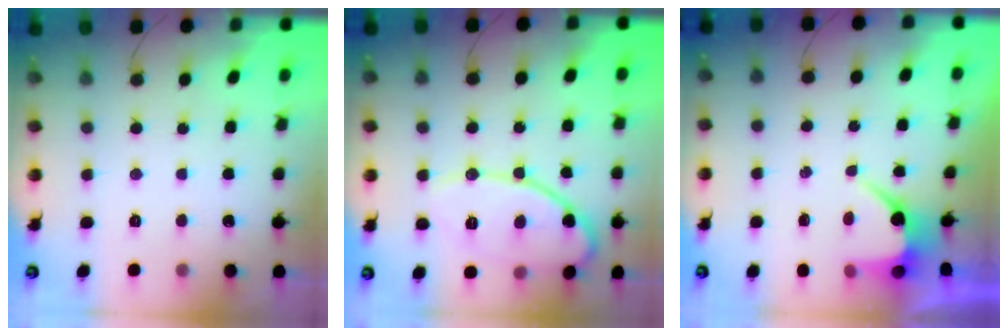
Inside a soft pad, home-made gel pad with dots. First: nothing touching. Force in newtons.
{"total": 12.7, "press": 12.7, "slide": 0.7}
{"total": 5.7, "press": 5.7, "slide": 0.1}